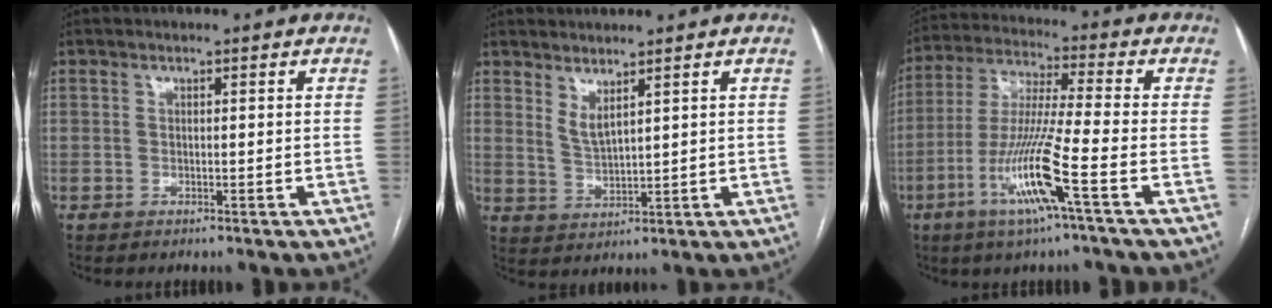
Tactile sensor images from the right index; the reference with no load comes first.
{"total": 3.0, "force": [2.2, 0.4, 2.0], "torque": [-0.044, -0.015, 0.052]}
{"total": 13.0, "force": [-5.5, -1.0, 11.7], "torque": [-0.239, -0.015, -0.110]}